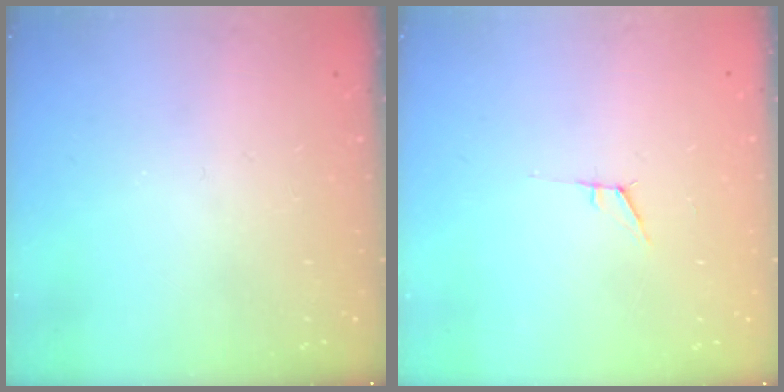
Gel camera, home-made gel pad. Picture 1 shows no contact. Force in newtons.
{"total": 5.2, "press": 4.5, "slide": 2.5}